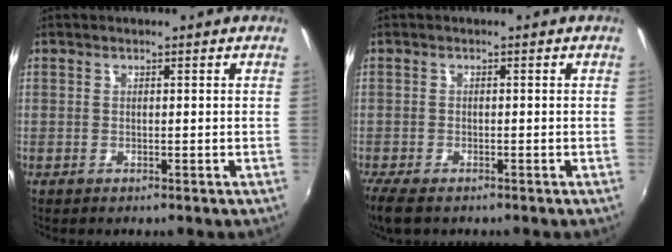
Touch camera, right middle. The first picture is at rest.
{"total": 4.7, "force": [-3.5, 1.4, 2.7], "torque": [-0.066, -0.023, -0.067]}